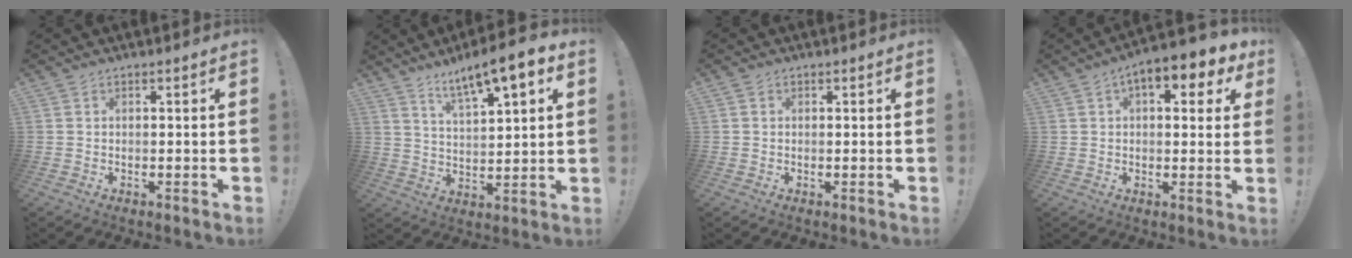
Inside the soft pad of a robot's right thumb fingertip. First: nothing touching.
{"total": 11.2, "force": [7.8, 2.2, 7.7], "torque": [-0.132, -0.047, 0.129]}
{"total": 0.8, "force": [0.2, 0.8, 0.1], "torque": [0.003, 0.001, 0.004]}
{"total": 8.6, "force": [4.1, 3.7, 6.6], "torque": [-0.080, -0.018, 0.064]}